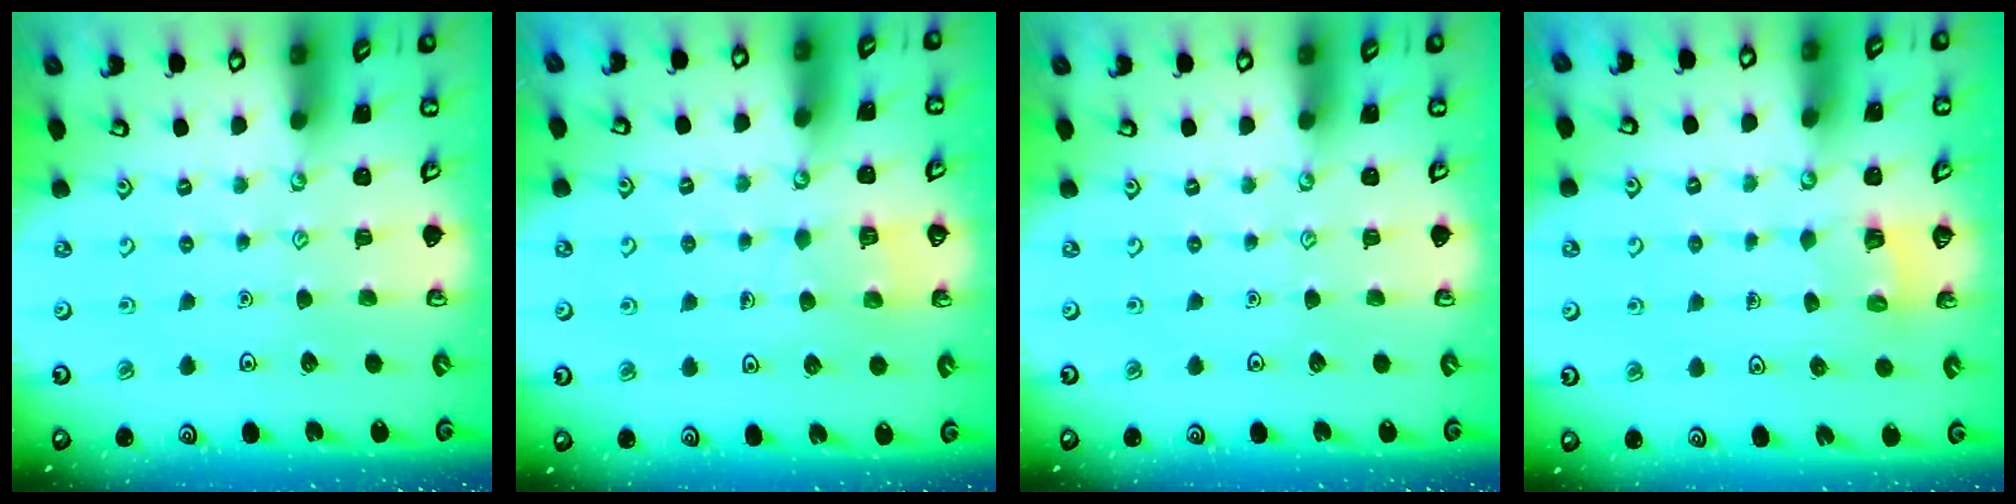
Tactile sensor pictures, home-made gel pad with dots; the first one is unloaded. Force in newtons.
{"total": 4.7, "press": 4.7, "slide": 0.4}
{"total": 0.0}
{"total": 3.3, "press": 3.3, "slide": 0.1}